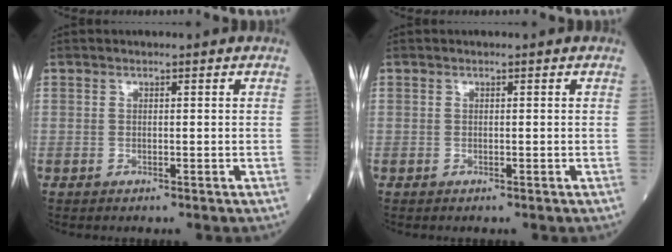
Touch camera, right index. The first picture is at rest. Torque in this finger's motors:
{"motor_torque": [0.04, 0.02, 0.01, -0.01]}